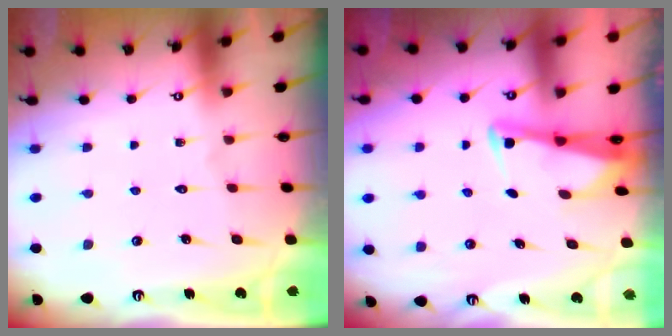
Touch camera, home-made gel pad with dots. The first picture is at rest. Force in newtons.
{"total": 2.9, "press": 2.8, "slide": 0.3}